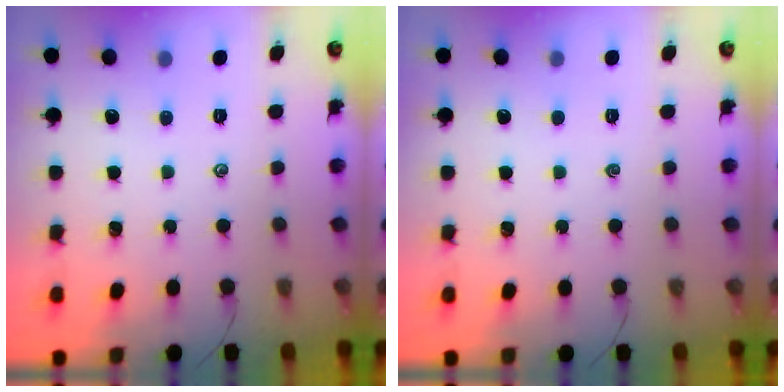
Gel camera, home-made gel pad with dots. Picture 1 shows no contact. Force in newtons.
{"total": 0.0}